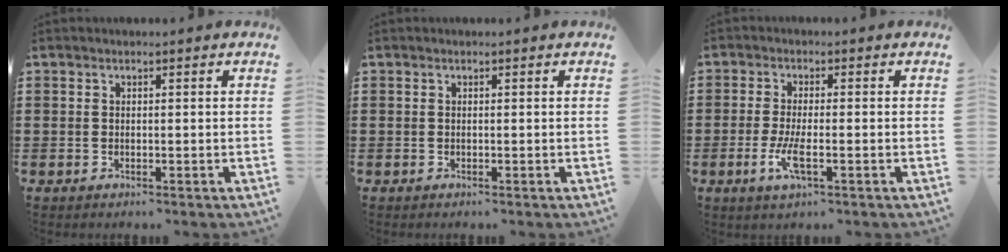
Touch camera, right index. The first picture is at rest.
{"total": 0.0}
{"total": 4.5, "force": [-1.5, 0.9, 4.2], "torque": [-0.089, -0.009, -0.032]}